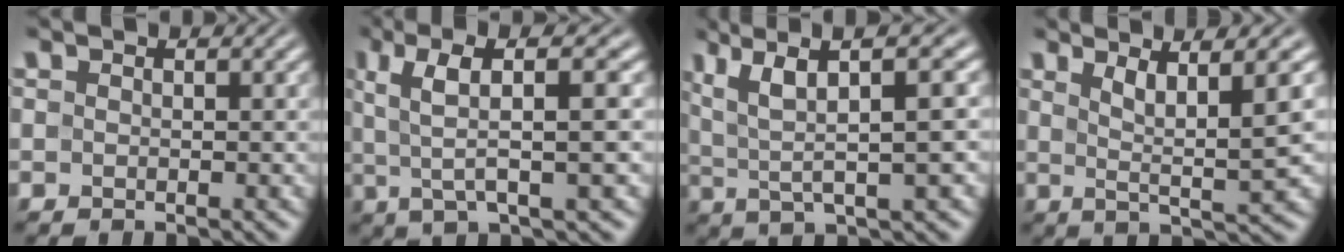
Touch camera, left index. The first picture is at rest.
{"total": 6.6, "force": [2.2, 1.5, 6.1], "torque": [-0.109, 0.013, 0.038]}
{"total": 7.9, "force": [3.2, 1.8, 7.0], "torque": [-0.121, 0.018, 0.061]}
{"total": 5.4, "force": [2.0, 0.8, 5.0], "torque": [-0.077, 0.005, 0.035]}